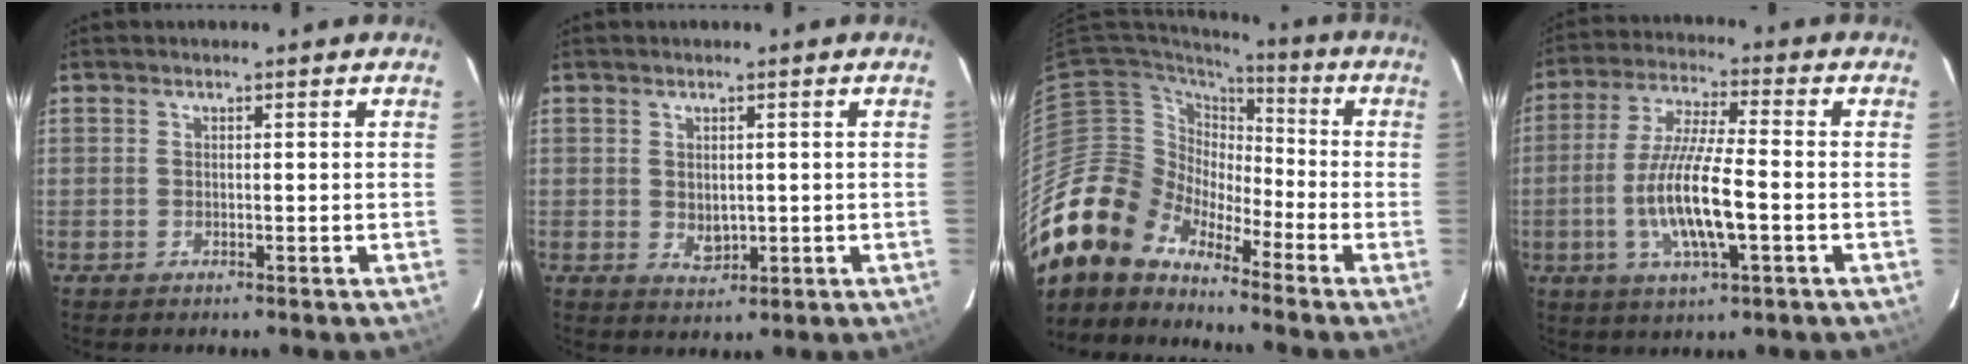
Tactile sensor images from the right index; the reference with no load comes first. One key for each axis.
{"total": 3.1, "fx": 0.0, "fy": 2.4, "fz": 2.0, "tx": -0.029, "ty": -0.002, "tz": 0.006}
{"total": 15.0, "fx": -12.7, "fy": 7.3, "fz": 3.0, "tx": -0.072, "ty": 0.014, "tz": -0.250}
{"total": 13.2, "fx": -3.2, "fy": 2.3, "fz": 12.6, "tx": -0.253, "ty": -0.006, "tz": -0.060}